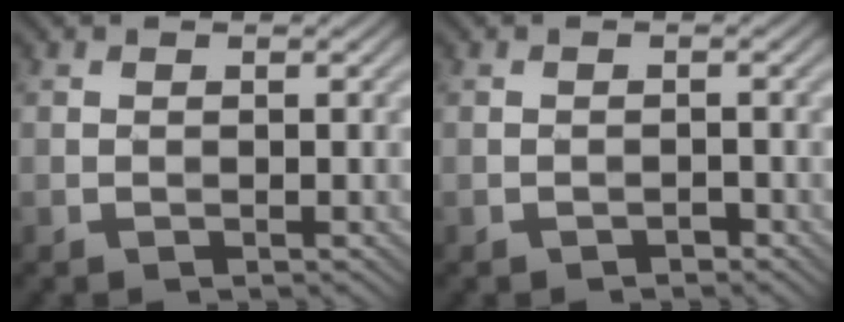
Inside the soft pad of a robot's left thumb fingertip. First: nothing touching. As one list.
[{"total": 0.8, "force": [-0.7, 0.2, 0.1], "torque": [0.001, -0.001, -0.015]}]